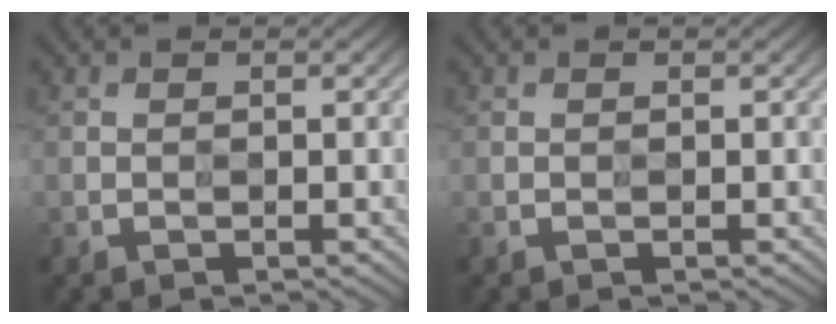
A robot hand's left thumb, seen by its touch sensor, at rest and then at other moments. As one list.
[{"total": 0.0}]